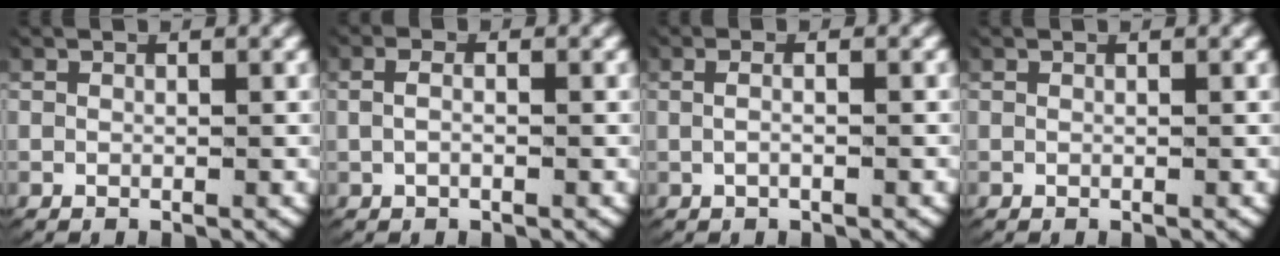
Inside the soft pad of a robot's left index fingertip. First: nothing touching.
{"total": 1.4, "force": [-0.2, 0.6, 1.3], "torque": [-0.031, -0.001, -0.004]}
{"total": 1.3, "force": [-0.3, 0.2, 1.3], "torque": [-0.030, -0.001, -0.005]}
{"total": 0.0}